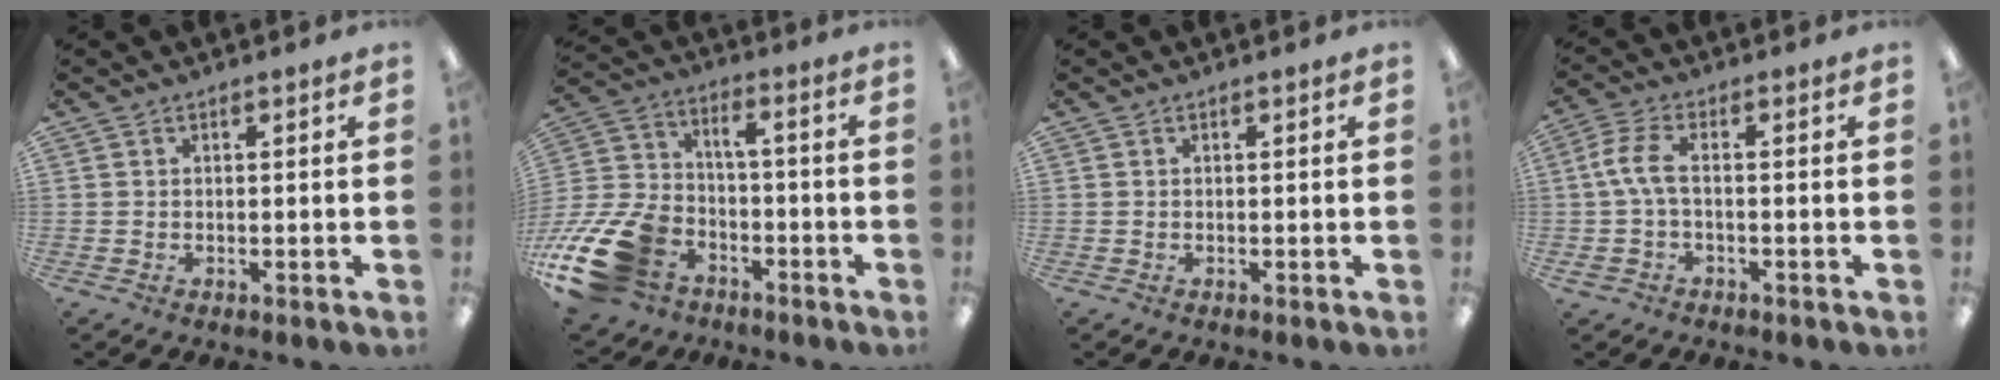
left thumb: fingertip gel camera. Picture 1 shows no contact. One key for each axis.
{"total": 18.6, "fx": -8.9, "fy": 12.4, "fz": 10.6, "tx": -0.225, "ty": 0.049, "tz": -0.146}
{"total": 0.0}
{"total": 7.2, "fx": -0.1, "fy": 3.4, "fz": 6.4, "tx": -0.140, "ty": 0.003, "tz": -0.005}